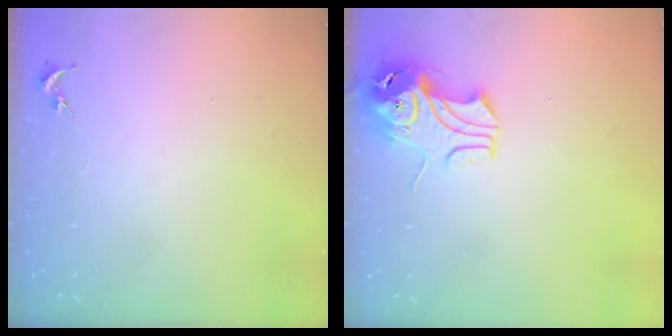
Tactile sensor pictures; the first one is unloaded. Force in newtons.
{"total": 9.1, "press": 9.0, "slide": 1.4}